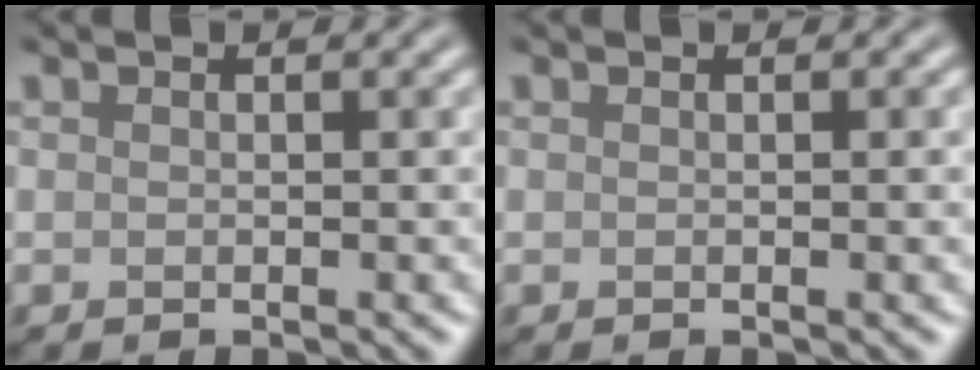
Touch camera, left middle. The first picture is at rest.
{"total": 1.0, "force": [0.0, 0.3, 1.0], "torque": [-0.007, 0.003, -0.002]}